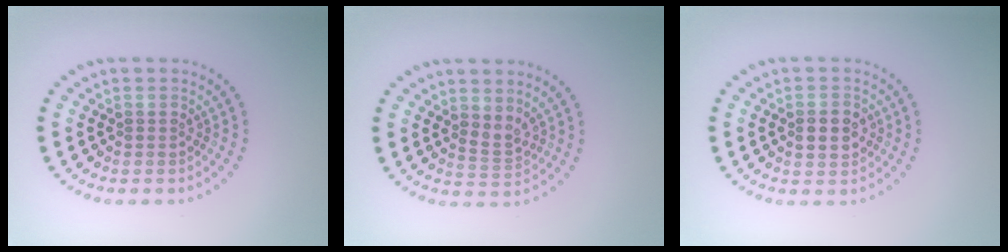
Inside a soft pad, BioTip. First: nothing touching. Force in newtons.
{"total": 1.4, "press": 1.2, "slide": 0.9}
{"total": 2.6, "press": 2.6, "slide": 0.1}